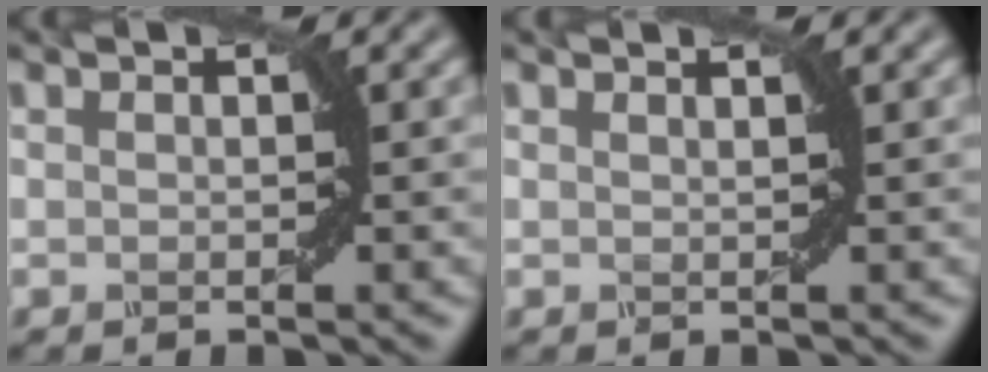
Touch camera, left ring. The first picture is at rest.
{"total": 0.9, "force": [0.5, 0.5, 0.5], "torque": [0.002, -0.008, -0.004]}